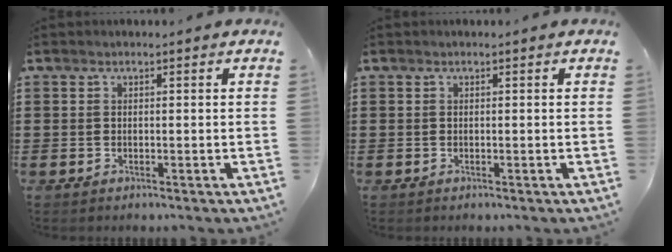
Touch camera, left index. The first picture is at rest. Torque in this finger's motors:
{"motor_torque": [0.00, 0.00, 0.00, 0.00]}